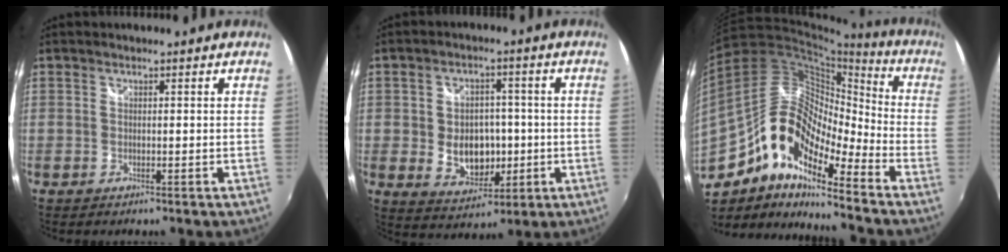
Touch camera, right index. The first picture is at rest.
{"total": 10.9, "force": [-1.3, 8.3, 6.9], "torque": [-0.147, 0.001, -0.006]}
{"total": 17.4, "force": [-9.3, 7.0, 12.9], "torque": [-0.224, 0.000, -0.188]}